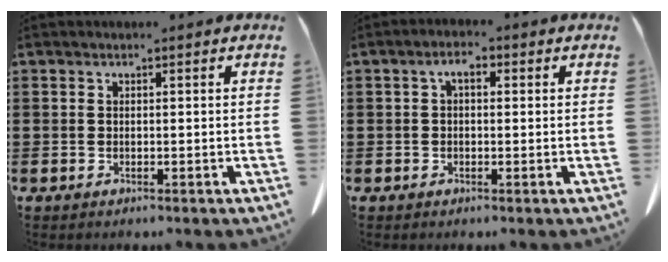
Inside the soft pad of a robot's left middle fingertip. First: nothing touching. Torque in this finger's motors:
{"motor_torque": [0.27, -0.27, 0.28, 0.07]}